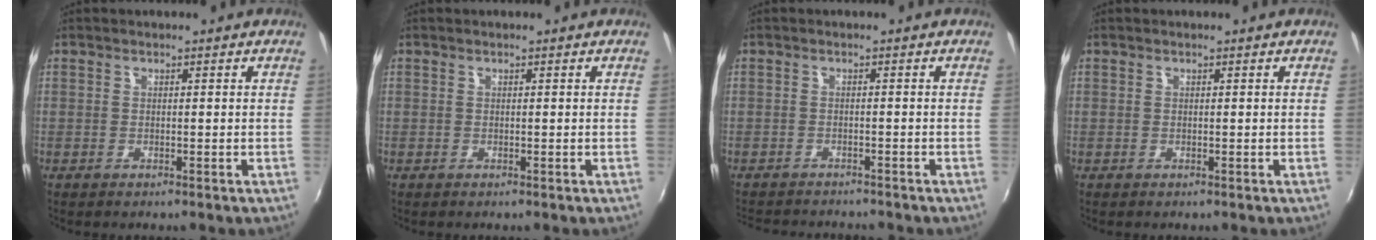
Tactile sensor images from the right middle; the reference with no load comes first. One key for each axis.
{"total": 0.0}
{"total": 7.0, "fx": -6.6, "fy": 1.3, "fz": 2.0, "tx": -0.056, "ty": -0.014, "tz": -0.100}
{"total": 0.0}